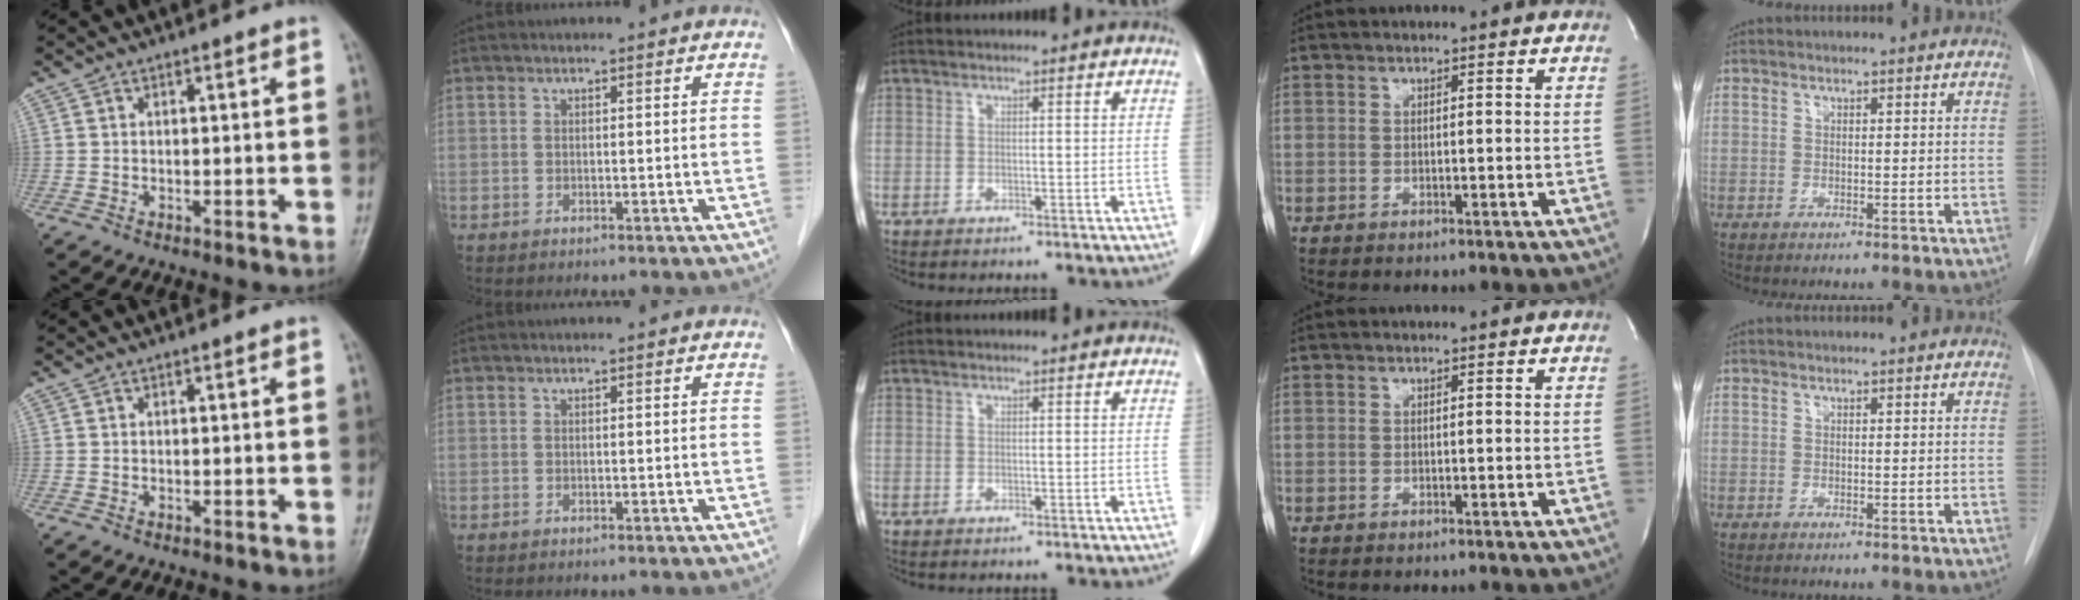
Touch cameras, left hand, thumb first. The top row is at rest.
{}